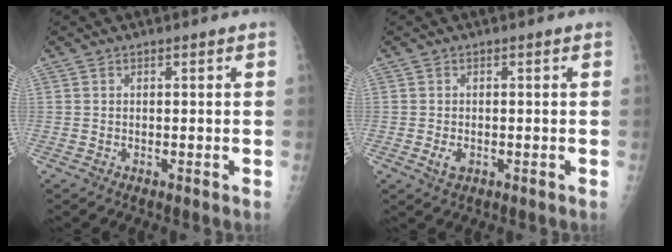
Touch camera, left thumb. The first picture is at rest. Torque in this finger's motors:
{"motor_torque": [-0.06, 0.00, 0.03, 0.01, 0.00]}